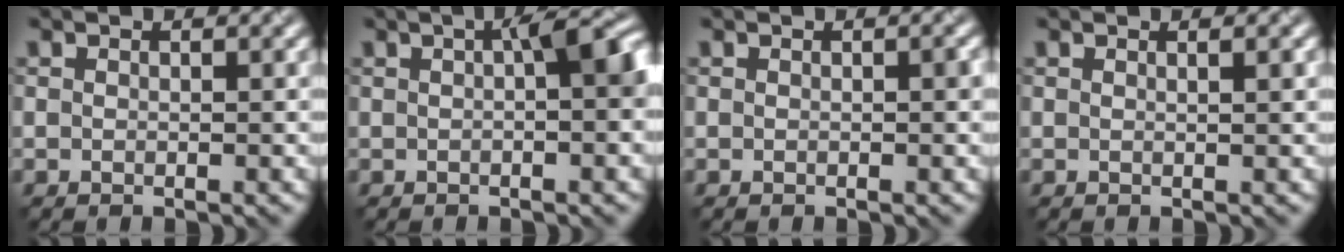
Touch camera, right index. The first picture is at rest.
{"total": 4.1, "force": [0.7, 1.2, 3.9], "torque": [-0.047, 0.018, 0.005]}
{"total": 0.7, "force": [0.0, 0.3, 0.6], "torque": [-0.009, -0.001, 0.000]}
{"total": 0.5, "force": [0.2, -0.1, 0.5], "torque": [-0.007, 0.002, 0.006]}